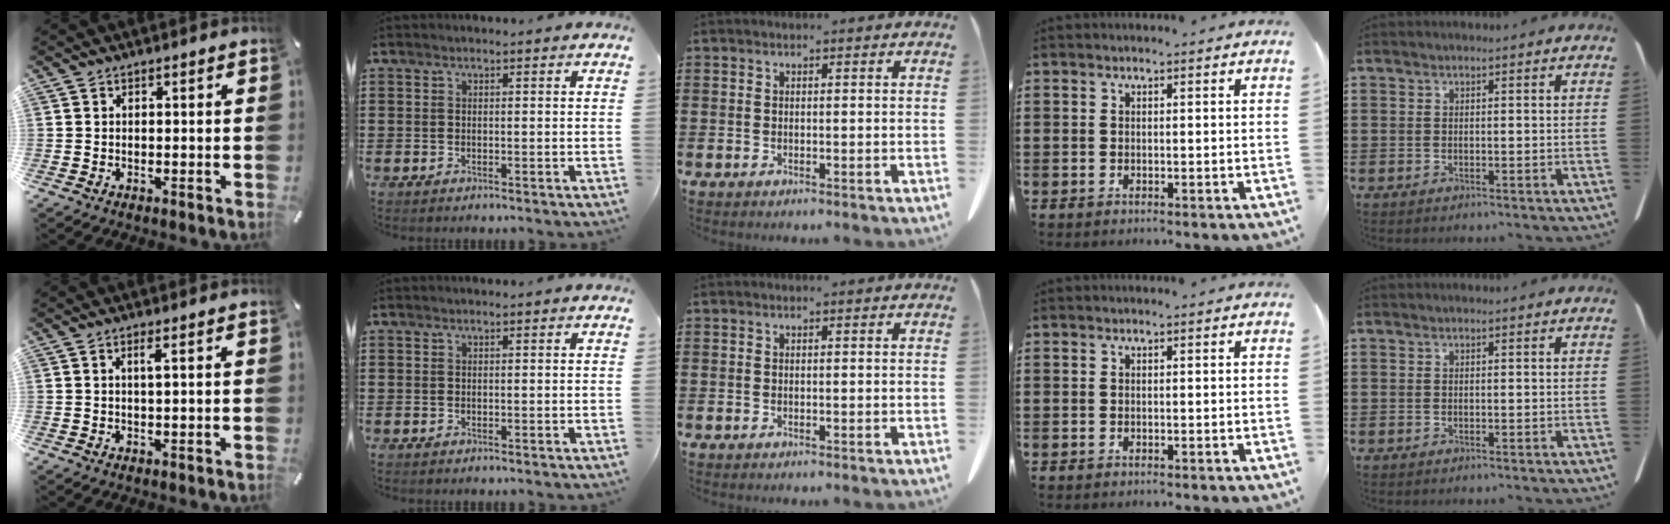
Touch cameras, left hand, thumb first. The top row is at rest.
{"thumb": {"total": 1.9, "force": [0.6, 0.1, 1.8], "torque": [-0.037, 0.000, 0.009]}}